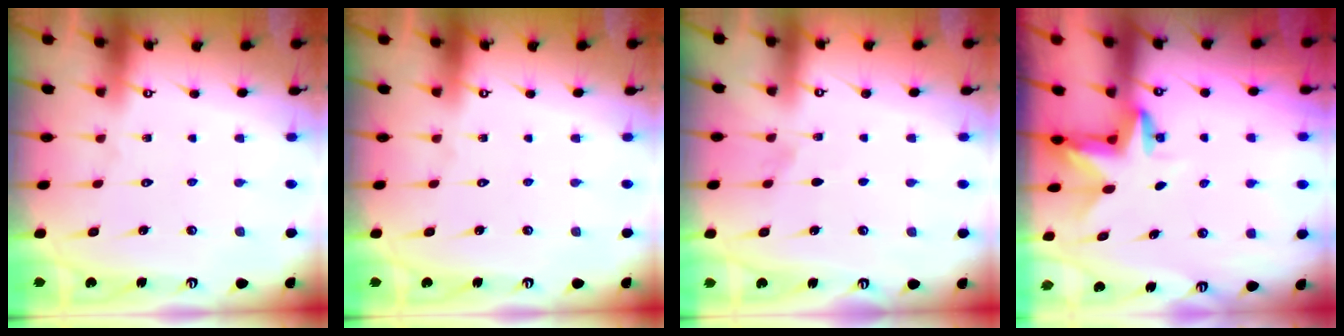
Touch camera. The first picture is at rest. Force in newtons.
{"total": 0.0}
{"total": 4.3, "press": 3.7, "slide": 2.2}
{"total": 3.4, "press": 3.4, "slide": 0.1}